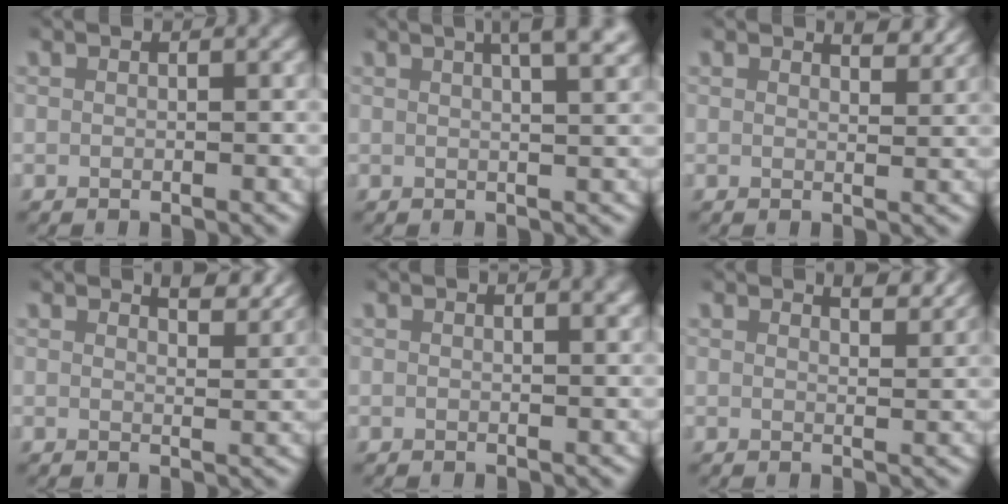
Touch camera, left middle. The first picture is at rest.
{"total": 7.2, "force": [4.1, 2.7, 5.2], "torque": [-0.064, 0.023, 0.051]}
{"total": 2.3, "force": [2.1, 0.3, 0.8], "torque": [-0.006, -0.005, 0.033]}
{"total": 3.5, "force": [3.1, 0.5, 1.4], "torque": [-0.015, -0.002, 0.048]}
{"total": 1.0, "force": [0.8, 0.0, 0.7], "torque": [-0.004, 0.001, 0.010]}
{"total": 2.7, "force": [2.5, 0.3, 1.0], "torque": [-0.011, -0.005, 0.039]}